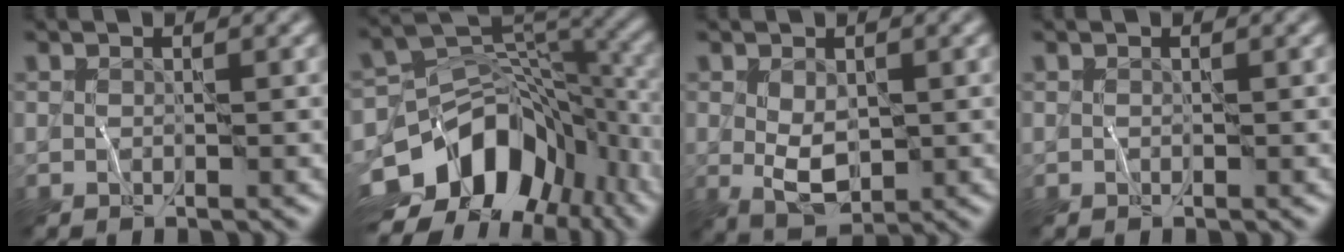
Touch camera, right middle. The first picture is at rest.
{"total": 13.0, "force": [-5.4, 8.8, 7.9], "torque": [-0.134, 0.002, -0.099]}
{"total": 3.6, "force": [0.1, 2.1, 2.9], "torque": [-0.053, -0.010, 0.006]}
{"total": 0.0}